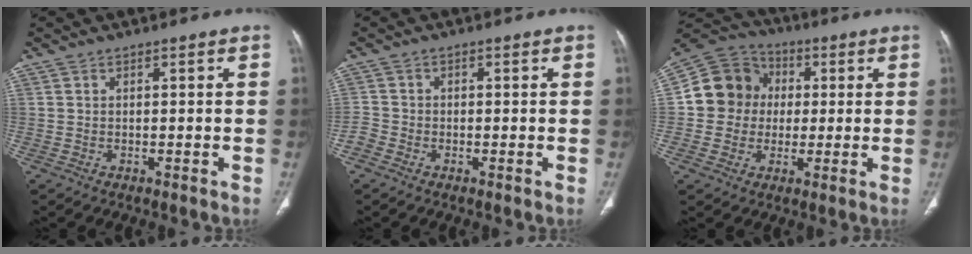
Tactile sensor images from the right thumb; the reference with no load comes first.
{"total": 1.9, "force": [-1.3, 1.3, 0.3], "torque": [-0.001, 0.004, -0.033]}
{"total": 12.3, "force": [0.8, 11.4, 4.5], "torque": [-0.058, 0.023, 0.006]}